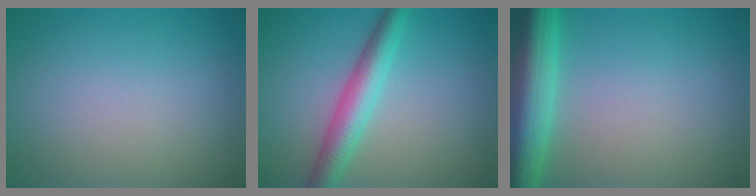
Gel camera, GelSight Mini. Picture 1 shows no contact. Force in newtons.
{"total": 4.3, "press": 4.3, "slide": 0.2}
{"total": 8.9, "press": 8.9, "slide": 0.3}